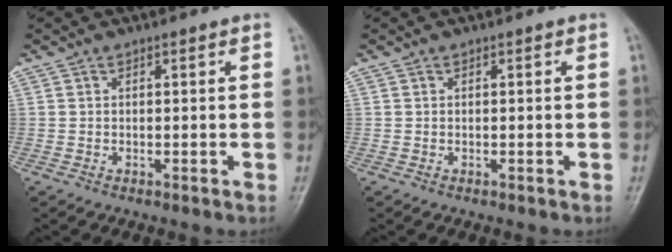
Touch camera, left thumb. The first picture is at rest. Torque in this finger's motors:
{"motor_torque": [0.00, 0.00, 0.00, 0.00, 0.00]}